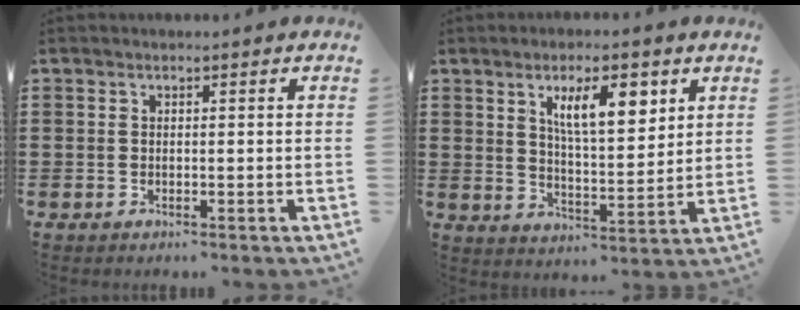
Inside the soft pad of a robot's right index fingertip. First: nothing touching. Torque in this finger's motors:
{"motor_torque": [0.44, -0.05, 0.38, 0.14]}